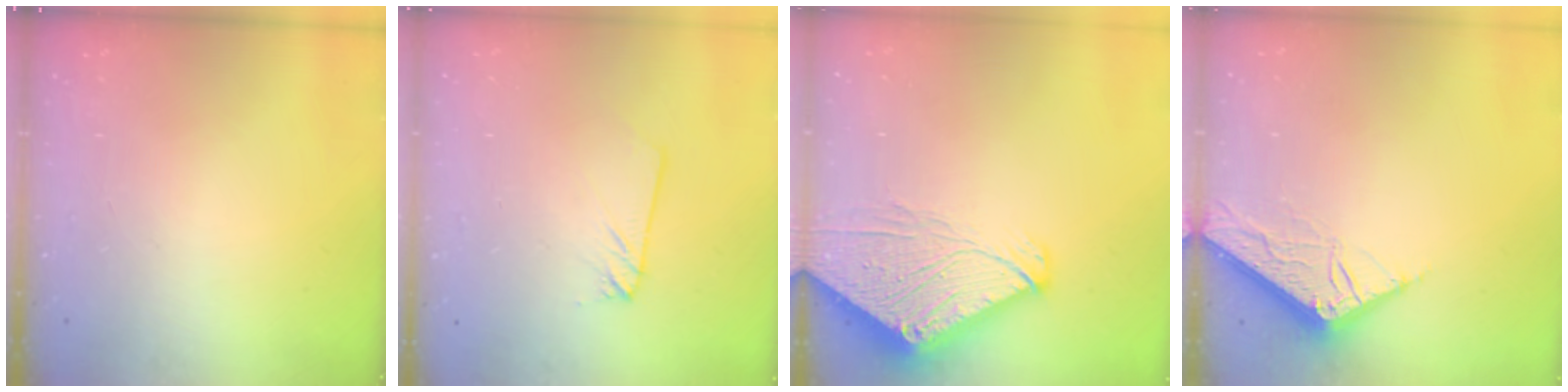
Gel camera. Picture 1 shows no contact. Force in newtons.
{"total": 2.2, "press": 2.2, "slide": 0.2}
{"total": 11.3, "press": 11.2, "slide": 1.7}
{"total": 7.9, "press": 7.8, "slide": 0.4}